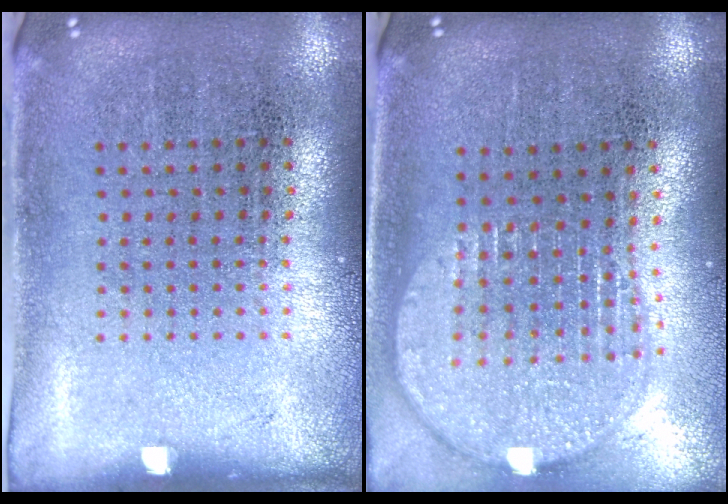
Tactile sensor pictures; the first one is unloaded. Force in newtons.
{"total": 1.9, "press": 1.6, "slide": 1.0}